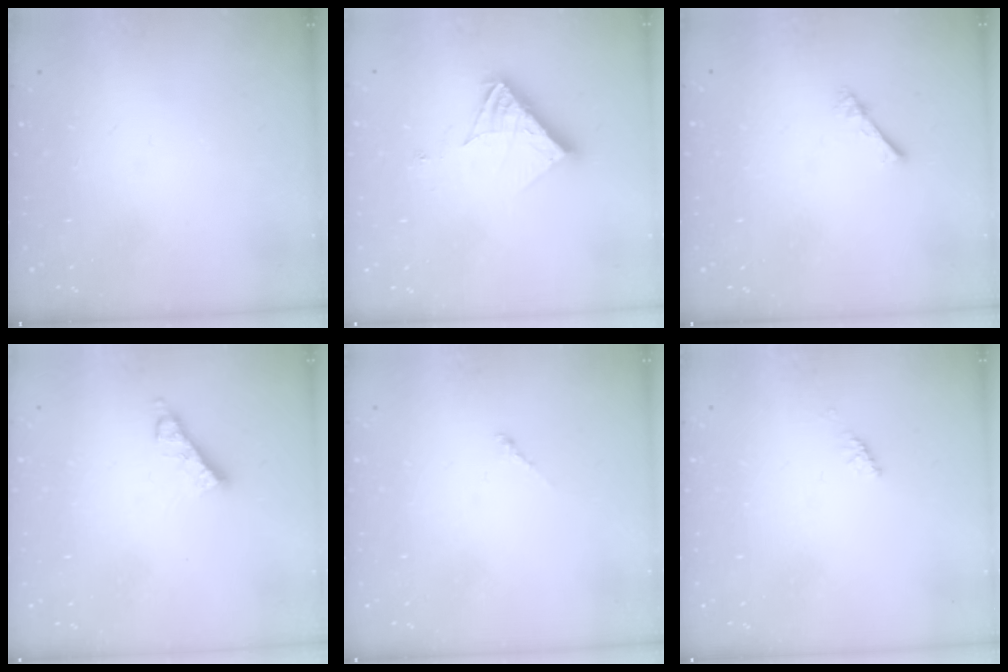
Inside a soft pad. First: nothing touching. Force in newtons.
{"total": 11.7, "press": 11.6, "slide": 1.5}
{"total": 1.0, "press": 1.0, "slide": 0.3}
{"total": 6.1, "press": 6.1, "slide": 0.4}
{"total": 0.8, "press": 0.6, "slide": 0.4}
{"total": 2.4, "press": 2.3, "slide": 0.7}